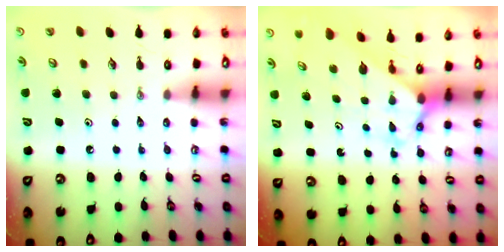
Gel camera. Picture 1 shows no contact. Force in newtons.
{"total": 2.5, "press": 2.5, "slide": 0.1}